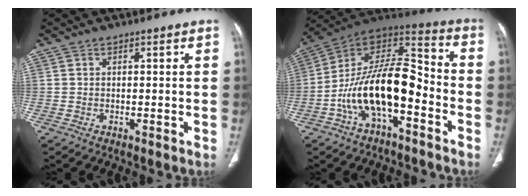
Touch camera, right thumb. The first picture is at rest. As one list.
[{"total": 18.4, "force": [-6.0, 8.6, 15.1], "torque": [-0.252, 0.079, -0.104]}]